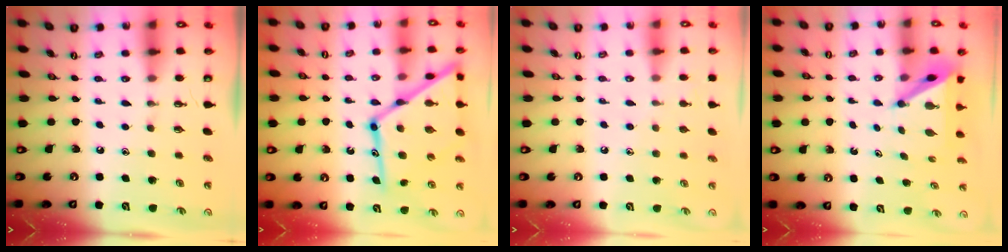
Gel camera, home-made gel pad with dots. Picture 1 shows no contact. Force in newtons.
{"total": 23.0, "press": 22.9, "slide": 1.8}
{"total": 5.6, "press": 5.6, "slide": 0.6}
{"total": 6.0, "press": 5.9, "slide": 0.6}